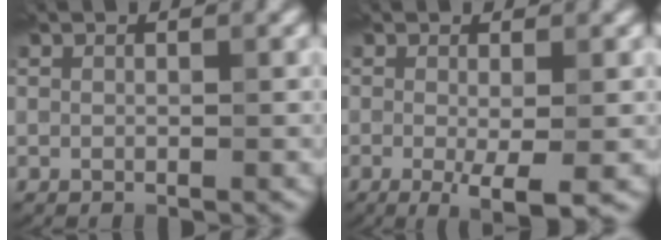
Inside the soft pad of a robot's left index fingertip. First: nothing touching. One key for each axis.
{"total": 3.7, "fx": -1.0, "fy": 0.6, "fz": 3.5, "tx": -0.061, "ty": -0.015, "tz": -0.015}